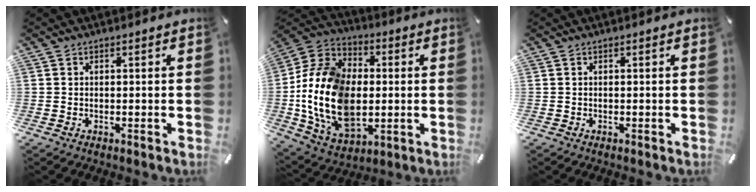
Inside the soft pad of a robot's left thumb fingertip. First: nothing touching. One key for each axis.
{"total": 20.5, "fx": -2.1, "fy": 15.0, "fz": 13.8, "tx": -0.328, "ty": 0.010, "tz": -0.038}
{"total": 0.0}